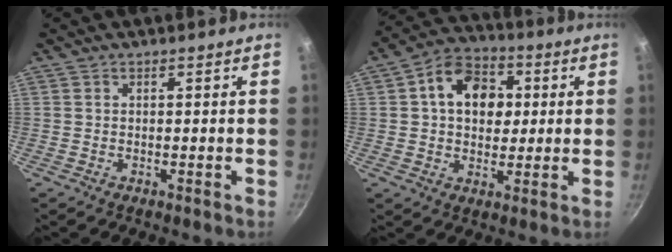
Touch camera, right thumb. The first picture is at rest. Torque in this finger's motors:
{"motor_torque": [-1.08, 1.43, 0.70, -0.47, 0.07]}